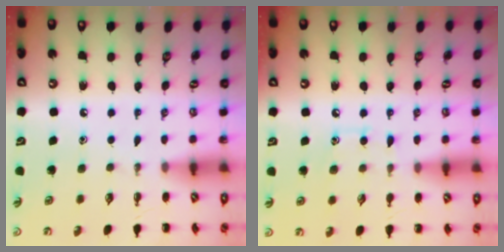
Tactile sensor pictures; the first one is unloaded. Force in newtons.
{"total": 7.8, "press": 7.4, "slide": 2.2}